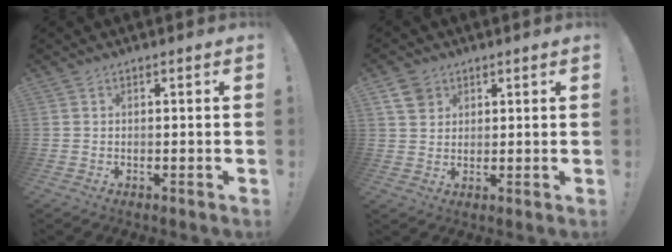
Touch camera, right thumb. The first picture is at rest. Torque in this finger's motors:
{"motor_torque": [0.08, 1.03, 0.36, 0.09, 0.15]}